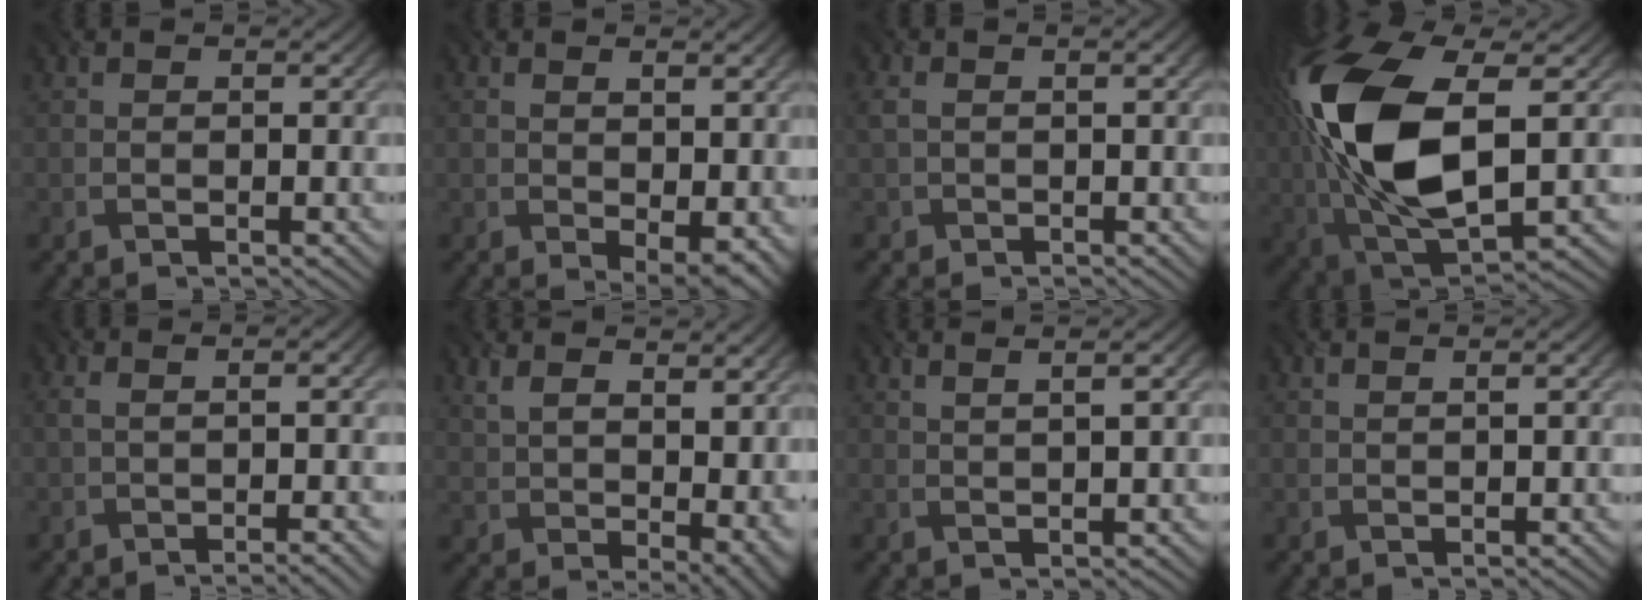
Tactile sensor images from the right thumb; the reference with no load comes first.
{"total": 4.7, "force": [0.7, 2.1, 4.2], "torque": [-0.077, -0.023, 0.032]}
{"total": 2.6, "force": [0.7, 1.4, 2.1], "torque": [-0.051, 0.006, 0.009]}
{"total": 17.8, "force": [1.5, 8.7, 15.5], "torque": [-0.364, 0.005, 0.029]}
{"total": 5.3, "force": [-0.6, 1.7, 5.0], "torque": [-0.054, -0.003, -0.009]}
{"total": 10.1, "force": [4.7, 5.0, 7.3], "torque": [-0.126, -0.006, 0.105]}
{"total": 3.9, "force": [2.0, 0.7, 3.2], "torque": [-0.039, 0.014, 0.023]}
{"total": 1.1, "force": [0.6, 0.0, 1.0], "torque": [-0.019, 0.009, 0.008]}